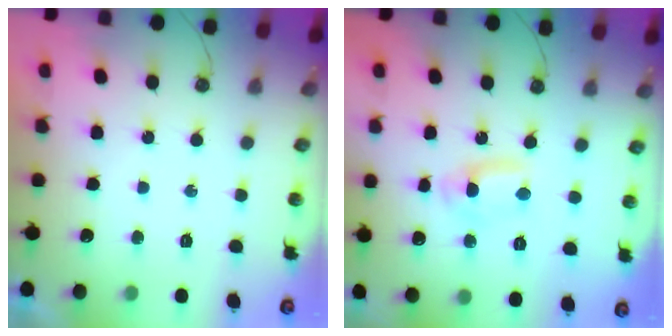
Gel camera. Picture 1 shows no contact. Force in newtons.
{"total": 2.3, "press": 2.0, "slide": 1.2}